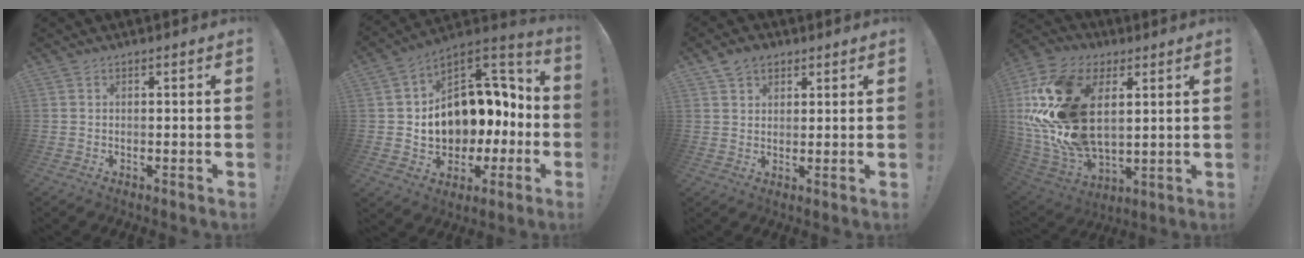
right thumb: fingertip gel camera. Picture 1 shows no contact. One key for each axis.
{"total": 15.8, "fx": 2.0, "fy": 12.5, "fz": 9.4, "tx": -0.115, "ty": -0.022, "tz": 0.065}
{"total": 4.8, "fx": 3.0, "fy": 3.4, "fz": 1.5, "tx": -0.027, "ty": -0.004, "tz": 0.058}
{"total": 26.5, "fx": 5.9, "fy": 17.2, "fz": 19.2, "tx": -0.389, "ty": -0.024, "tz": 0.116}